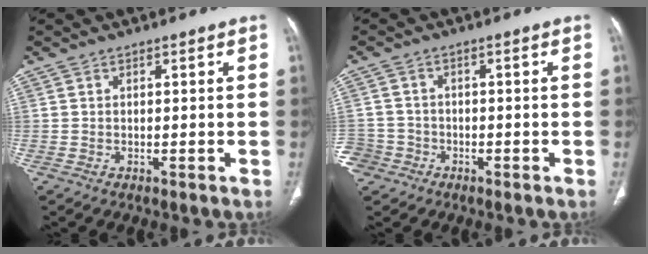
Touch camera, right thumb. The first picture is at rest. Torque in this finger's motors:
{"motor_torque": [0.09, 0.05, -0.14, 0.06, 0.02]}